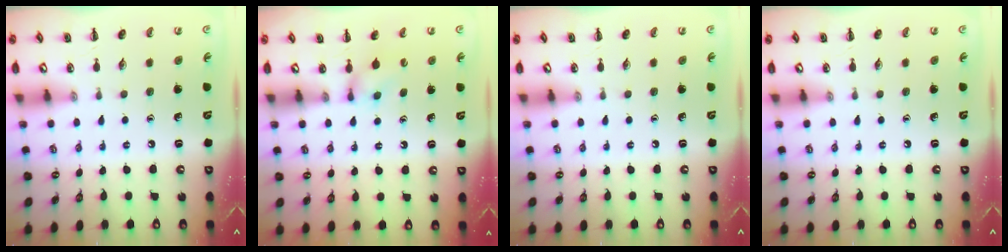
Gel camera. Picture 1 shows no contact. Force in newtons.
{"total": 4.7, "press": 4.5, "slide": 1.5}
{"total": 0.0}
{"total": 0.0}